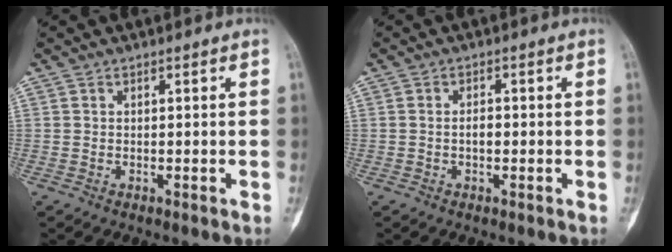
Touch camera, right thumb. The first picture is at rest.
{"total": 1.6, "force": [-0.3, 0.9, 1.3], "torque": [-0.015, 0.004, -0.007]}